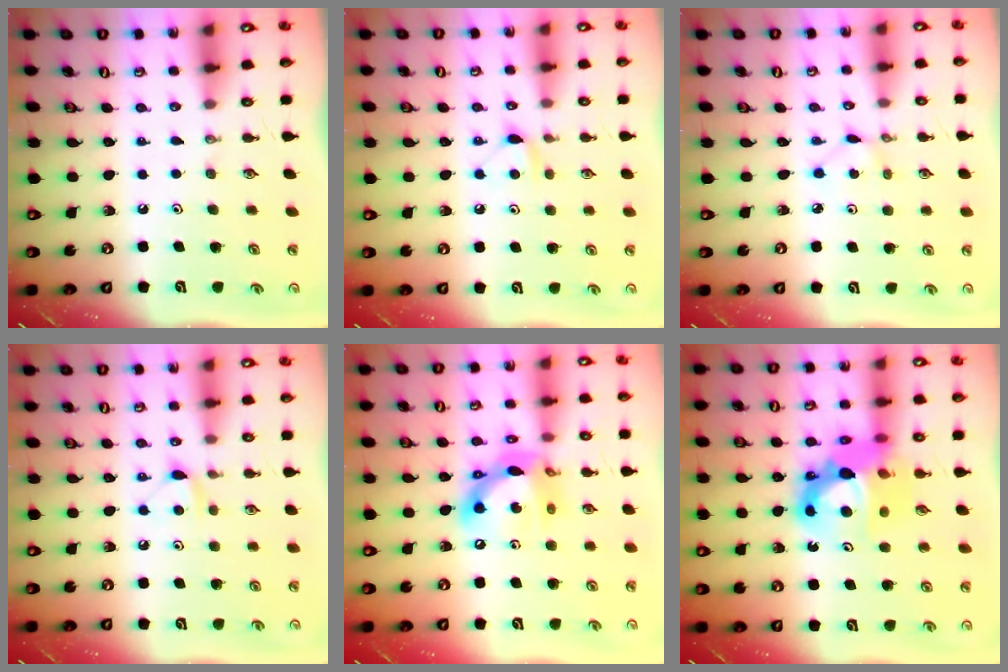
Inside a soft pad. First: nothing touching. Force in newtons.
{"total": 6.1, "press": 6.0, "slide": 0.8}
{"total": 1.9, "press": 1.9, "slide": 0.2}
{"total": 6.1, "press": 6.0, "slide": 0.8}
{"total": 13.5, "press": 13.5, "slide": 1.1}
{"total": 15.9, "press": 15.7, "slide": 2.4}